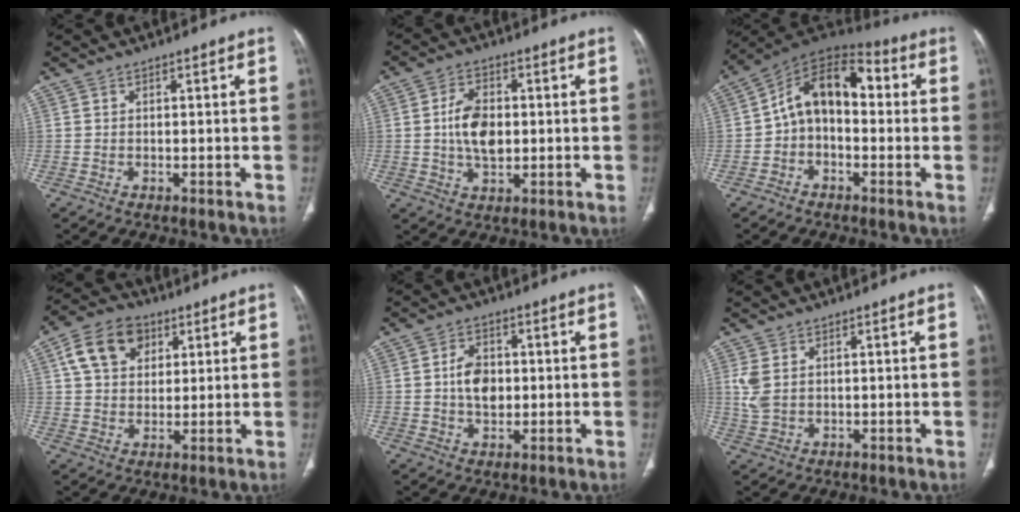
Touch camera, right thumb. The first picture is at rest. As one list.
[{"total": 8.4, "force": [0.2, 5.2, 6.5], "torque": [-0.106, 0.003, 0.004]}, {"total": 12.6, "force": [0.0, 8.3, 9.5], "torque": [-0.121, 0.047, -0.016]}, {"total": 11.5, "force": [4.4, 8.4, 6.4], "torque": [-0.093, -0.002, 0.072]}, {"total": 6.6, "force": [0.2, 4.5, 4.7], "torque": [-0.068, 0.004, 0.004]}, {"total": 4.4, "force": [1.1, 3.0, 3.0], "torque": [-0.074, 0.000, 0.030]}]